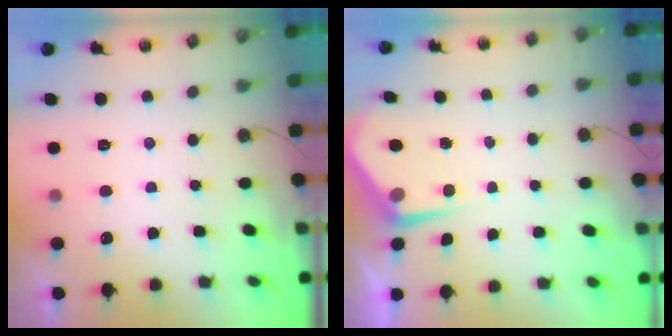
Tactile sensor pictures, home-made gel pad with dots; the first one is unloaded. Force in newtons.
{"total": 5.4, "press": 5.3, "slide": 0.6}